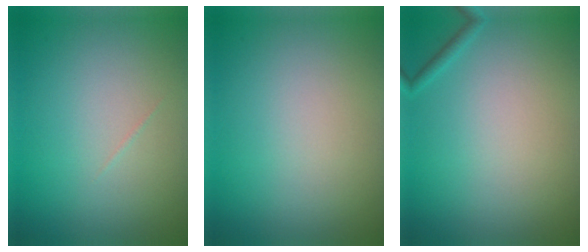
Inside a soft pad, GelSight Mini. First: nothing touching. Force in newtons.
{"total": 0.0}
{"total": 0.7, "press": 0.7, "slide": 0.0}